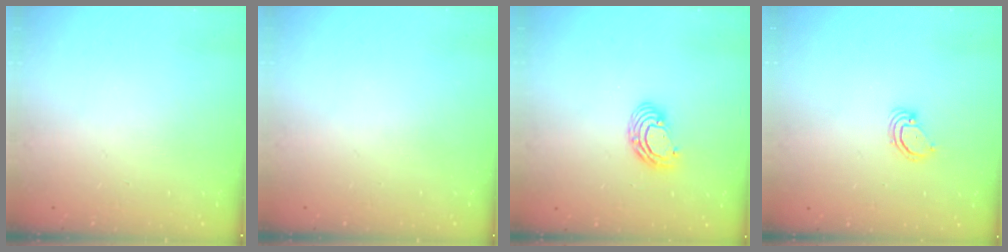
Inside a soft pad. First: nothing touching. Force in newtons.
{"total": 0.0}
{"total": 7.8, "press": 7.7, "slide": 1.2}
{"total": 2.9, "press": 2.9, "slide": 0.3}